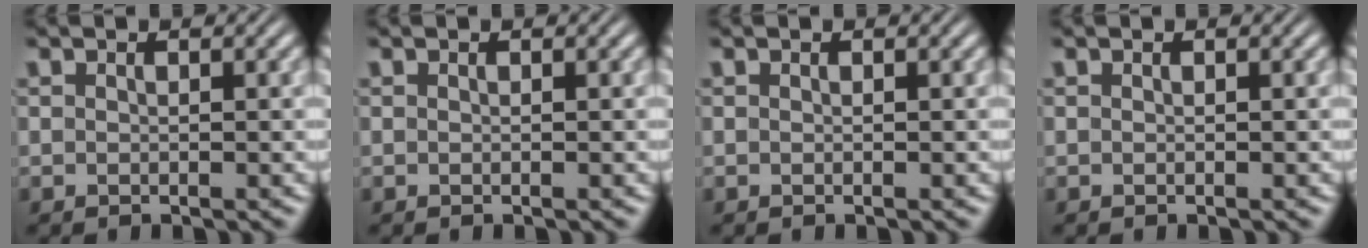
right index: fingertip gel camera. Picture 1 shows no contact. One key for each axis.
{"total": 0.0}
{"total": 0.0}
{"total": 0.0}